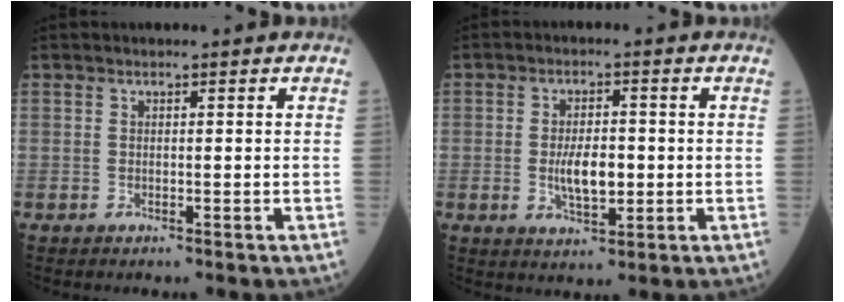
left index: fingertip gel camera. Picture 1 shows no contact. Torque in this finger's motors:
{"motor_torque": [1.09, 0.03, 0.53, 0.14]}